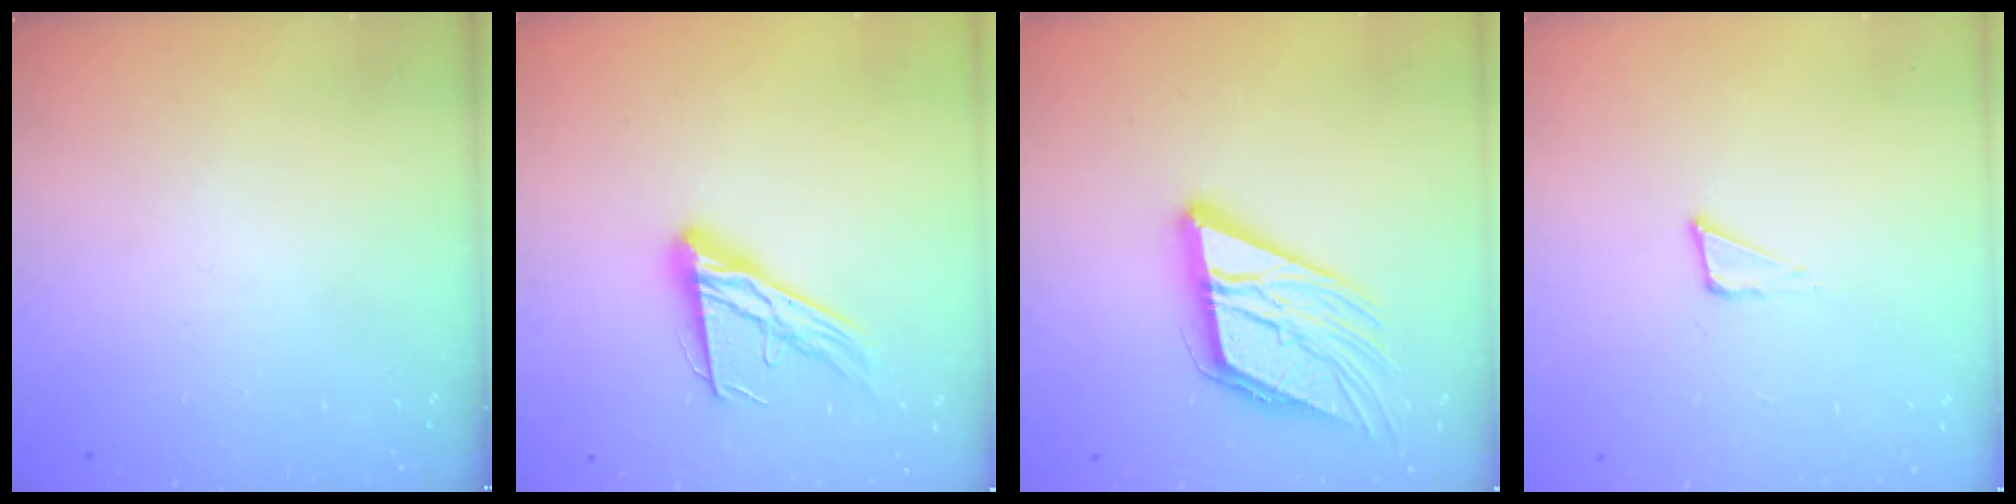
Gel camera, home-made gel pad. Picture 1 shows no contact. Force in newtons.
{"total": 14.8, "press": 14.8, "slide": 1.3}
{"total": 16.2, "press": 15.9, "slide": 2.9}
{"total": 4.0, "press": 3.9, "slide": 0.8}